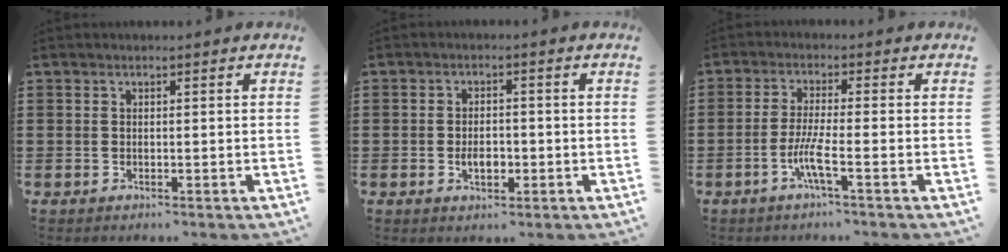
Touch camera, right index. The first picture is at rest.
{"total": 3.2, "force": [-0.9, 1.8, 2.6], "torque": [-0.048, 0.003, -0.017]}
{"total": 5.0, "force": [-2.2, 0.1, 4.6], "torque": [-0.098, -0.015, -0.045]}